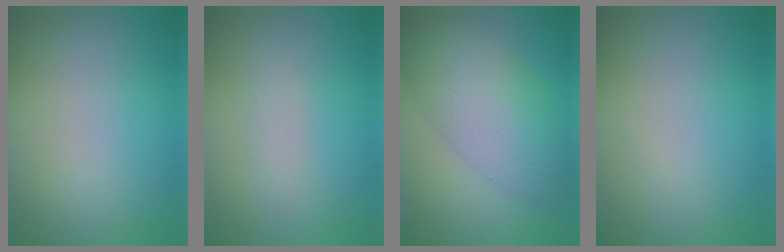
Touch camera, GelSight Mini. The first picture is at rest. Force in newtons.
{"total": 1.1, "press": 1.1, "slide": 0.1}
{"total": 6.2, "press": 6.2, "slide": 0.2}
{"total": 0.0}